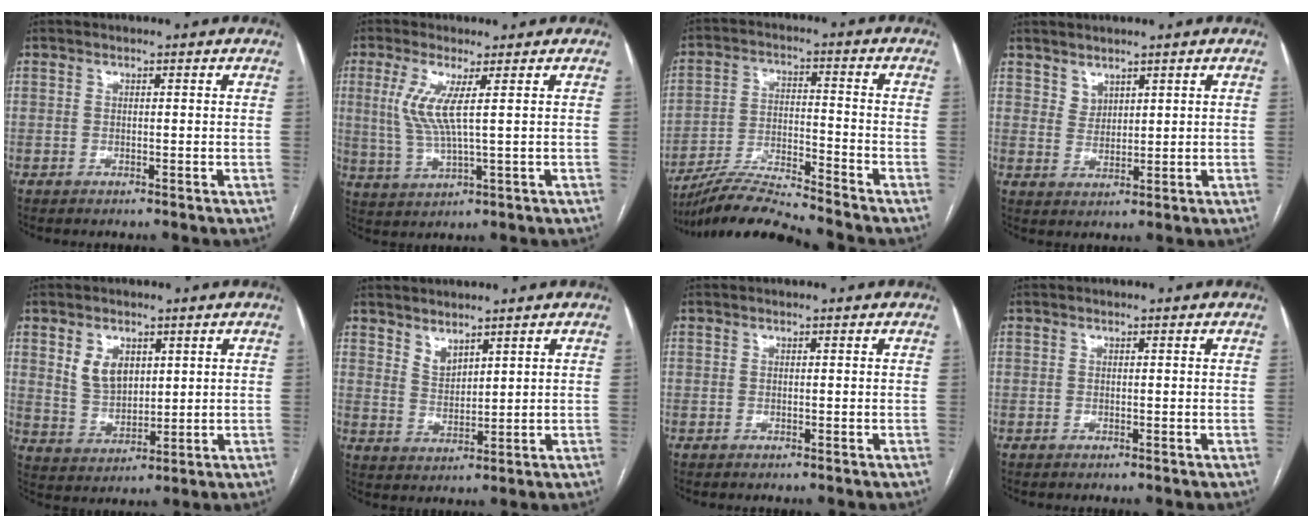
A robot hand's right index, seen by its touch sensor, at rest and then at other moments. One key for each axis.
{"total": 6.4, "fx": 1.7, "fy": 0.3, "fz": 6.2, "tx": -0.144, "ty": -0.002, "tz": 0.040}
{"total": 10.1, "fx": -9.6, "fy": -1.2, "fz": 2.8, "tx": -0.052, "ty": -0.002, "tz": -0.177}
{"total": 2.5, "fx": 2.0, "fy": 1.4, "fz": 0.4, "tx": -0.002, "ty": -0.002, "tz": 0.044}
{"total": 6.1, "fx": 2.6, "fy": 4.1, "fz": 3.8, "tx": -0.075, "ty": 0.005, "tz": 0.060}
{"total": 3.4, "fx": 2.9, "fy": 1.3, "fz": 1.3, "tx": -0.025, "ty": -0.005, "tz": 0.066}
{"total": 0.0}
{"total": 0.0}